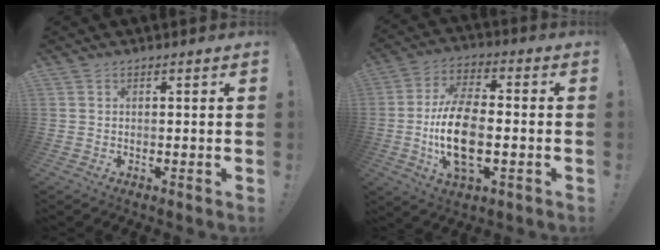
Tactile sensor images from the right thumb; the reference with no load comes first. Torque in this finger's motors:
{"motor_torque": [0.37, 0.67, 0.52, 0.26, 0.48]}